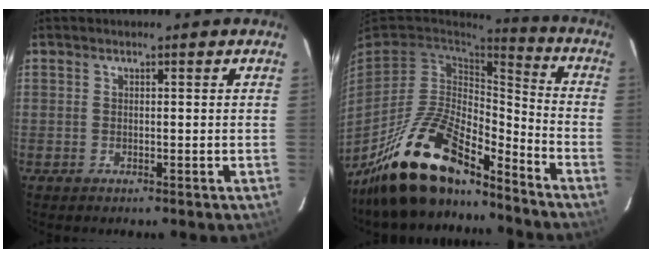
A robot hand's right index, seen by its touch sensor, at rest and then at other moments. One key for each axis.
{"total": 19.8, "fx": -15.1, "fy": 6.6, "fz": 11.0, "tx": -0.230, "ty": -0.013, "tz": -0.270}